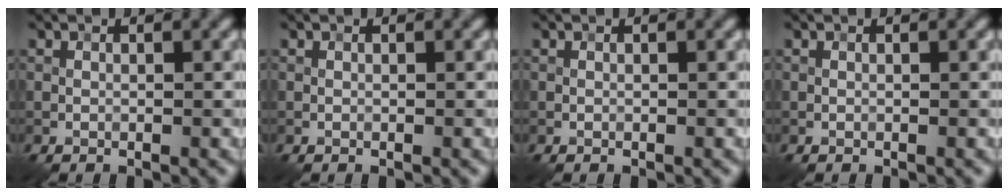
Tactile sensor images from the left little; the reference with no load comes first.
{"total": 0.0}
{"total": 0.0}
{"total": 0.0}